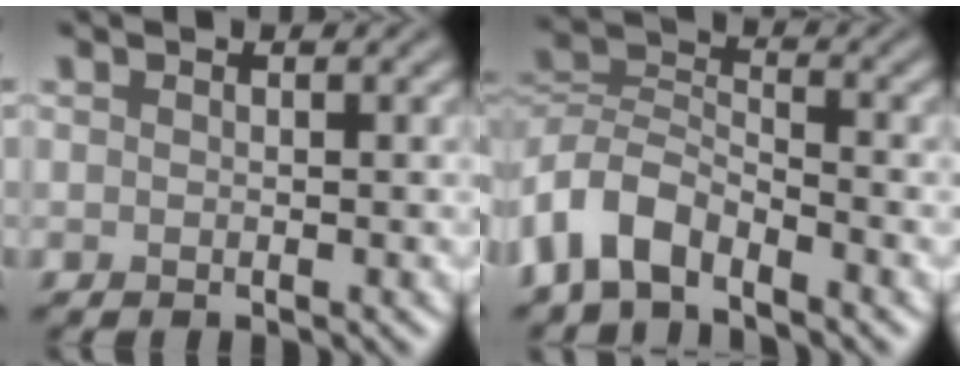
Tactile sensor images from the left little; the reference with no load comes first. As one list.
[{"total": 5.2, "force": [-3.7, 2.6, 2.6], "torque": [-0.050, 0.000, -0.084]}]